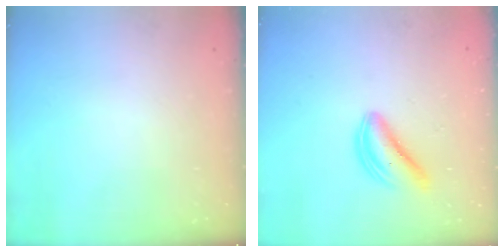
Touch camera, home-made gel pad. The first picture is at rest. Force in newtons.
{"total": 5.8, "press": 5.8, "slide": 0.3}